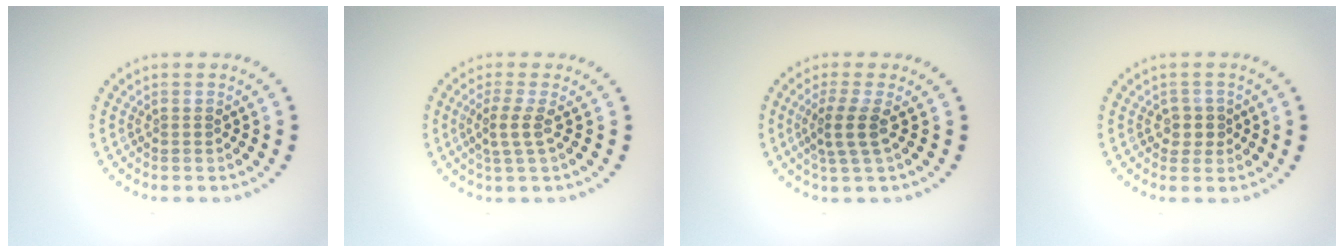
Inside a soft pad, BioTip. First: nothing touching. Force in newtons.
{"total": 2.1, "press": 1.6, "slide": 1.3}
{"total": 2.5, "press": 1.9, "slide": 1.7}
{"total": 1.7, "press": 1.5, "slide": 0.9}